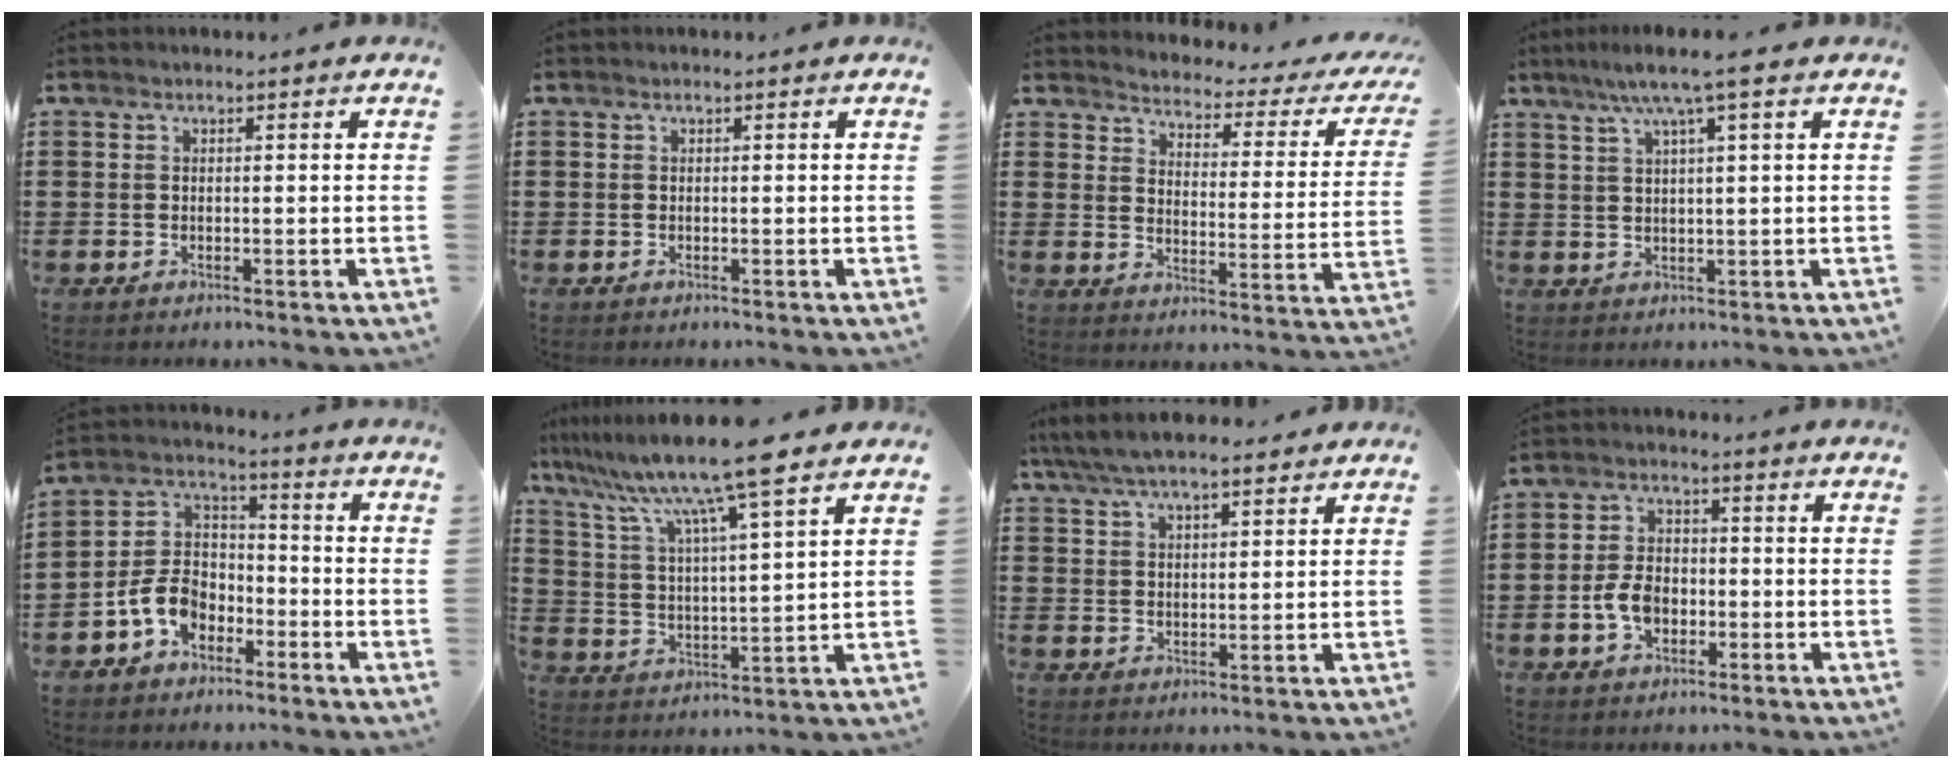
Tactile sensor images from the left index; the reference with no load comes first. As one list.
[{"total": 0.0}, {"total": 2.2, "force": [2.1, 0.2, 0.6], "torque": [-0.031, -0.027, 0.026]}, {"total": 5.4, "force": [2.9, -0.1, 4.5], "torque": [-0.094, 0.002, 0.046]}, {"total": 8.2, "force": [-4.4, 5.4, 4.3], "torque": [-0.119, 0.009, -0.090]}, {"total": 11.1, "force": [9.2, -0.8, 6.0], "torque": [-0.152, -0.051, 0.150]}, {"total": 5.5, "force": [4.7, 1.1, 2.7], "torque": [-0.065, -0.005, 0.086]}, {"total": 5.2, "force": [-1.5, 3.3, 3.8], "torque": [-0.096, 0.000, -0.035]}]